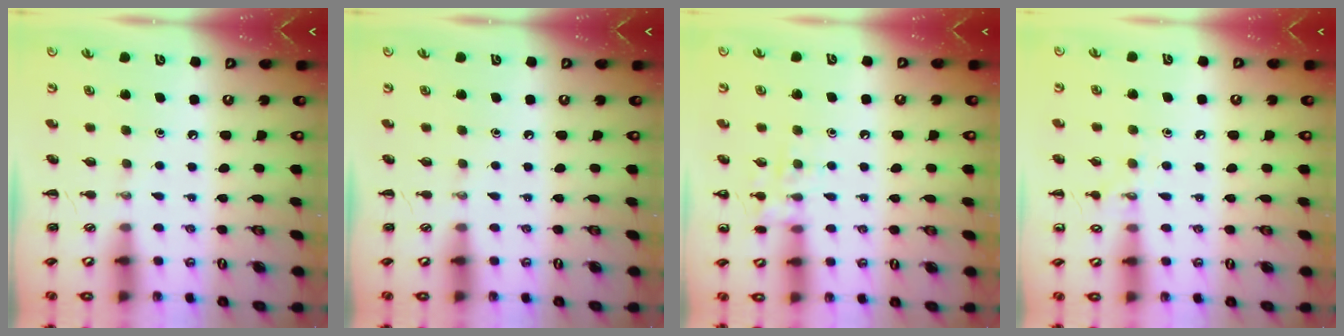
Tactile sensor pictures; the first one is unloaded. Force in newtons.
{"total": 0.0}
{"total": 8.7, "press": 8.6, "slide": 1.2}
{"total": 7.4, "press": 7.1, "slide": 1.9}